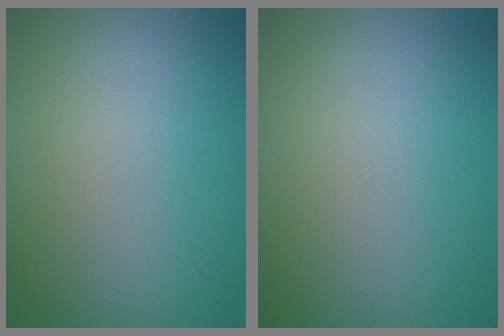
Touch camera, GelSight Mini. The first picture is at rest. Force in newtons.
{"total": 0.0}